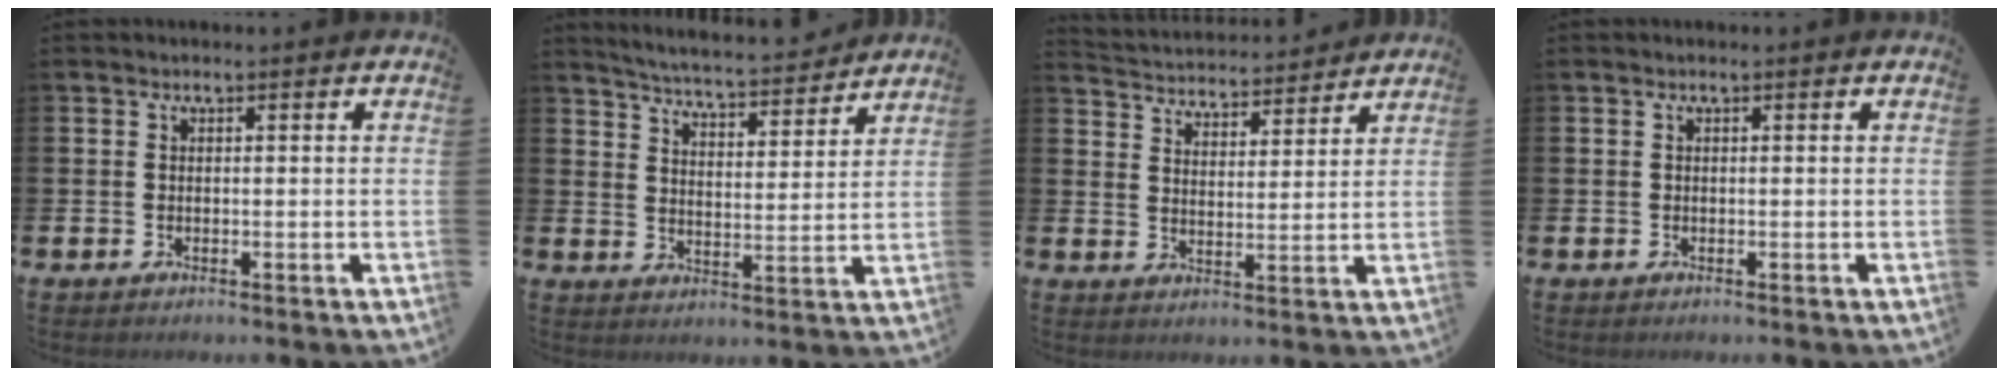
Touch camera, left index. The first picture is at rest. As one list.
[{"total": 5.3, "force": [5.2, 0.2, 0.8], "torque": [-0.039, -0.040, 0.089]}, {"total": 4.3, "force": [4.2, 0.8, -0.3], "torque": [-0.015, -0.036, 0.073]}, {"total": 0.0}]